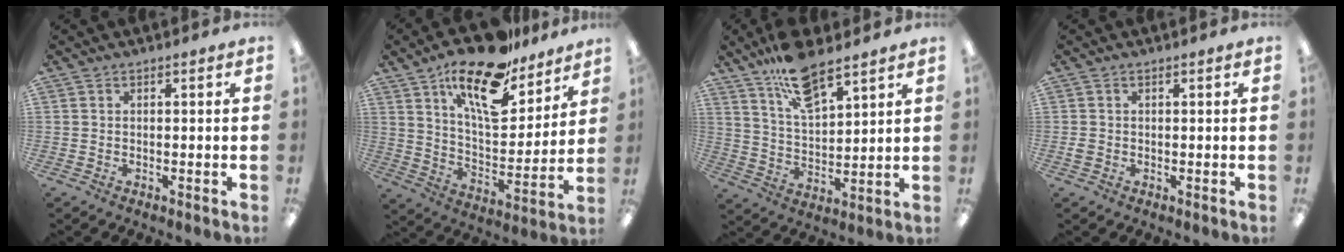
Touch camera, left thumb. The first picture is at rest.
{"total": 19.9, "force": [13.9, 8.0, 11.7], "torque": [-0.198, -0.080, 0.238]}
{"total": 12.4, "force": [9.3, 4.5, 6.9], "torque": [-0.116, -0.048, 0.166]}
{"total": 1.2, "force": [-0.2, 1.0, 0.6], "torque": [-0.011, 0.003, -0.004]}